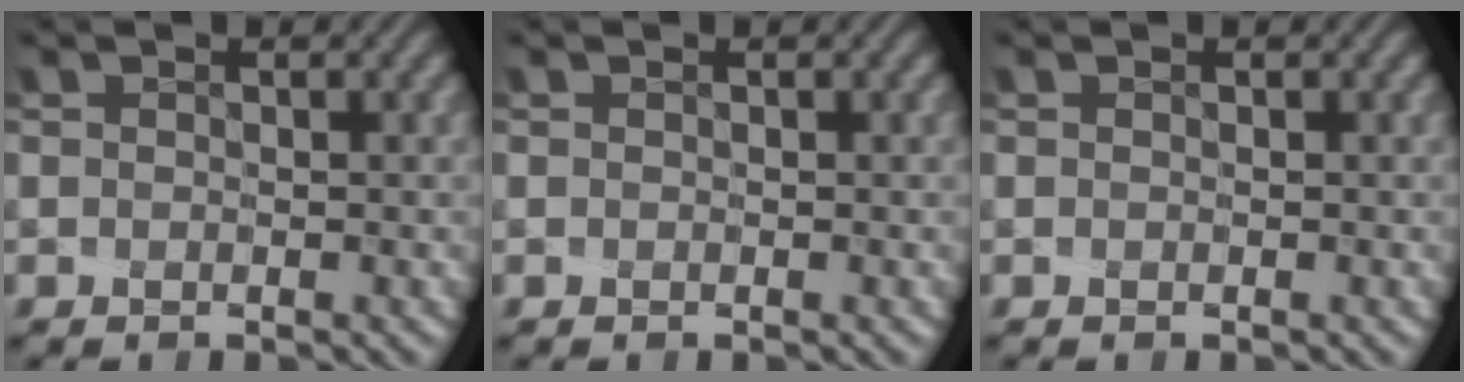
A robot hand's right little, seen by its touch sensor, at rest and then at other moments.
{"total": 0.0}
{"total": 0.0}